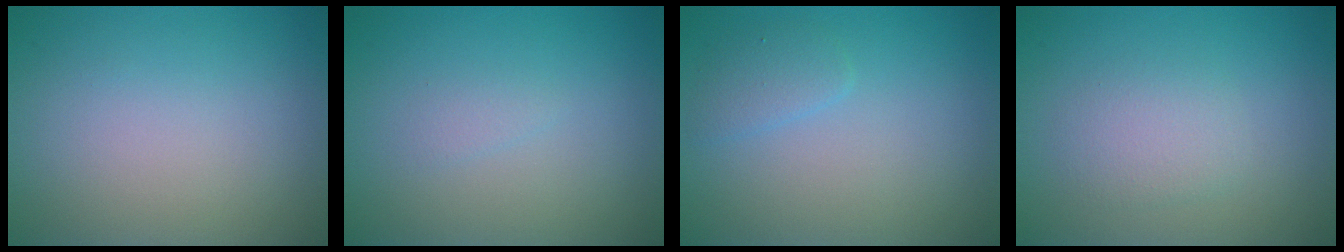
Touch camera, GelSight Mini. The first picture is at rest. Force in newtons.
{"total": 0.7, "press": 0.7, "slide": 0.1}
{"total": 1.4, "press": 1.4, "slide": 0.1}
{"total": 2.1, "press": 2.1, "slide": 0.0}